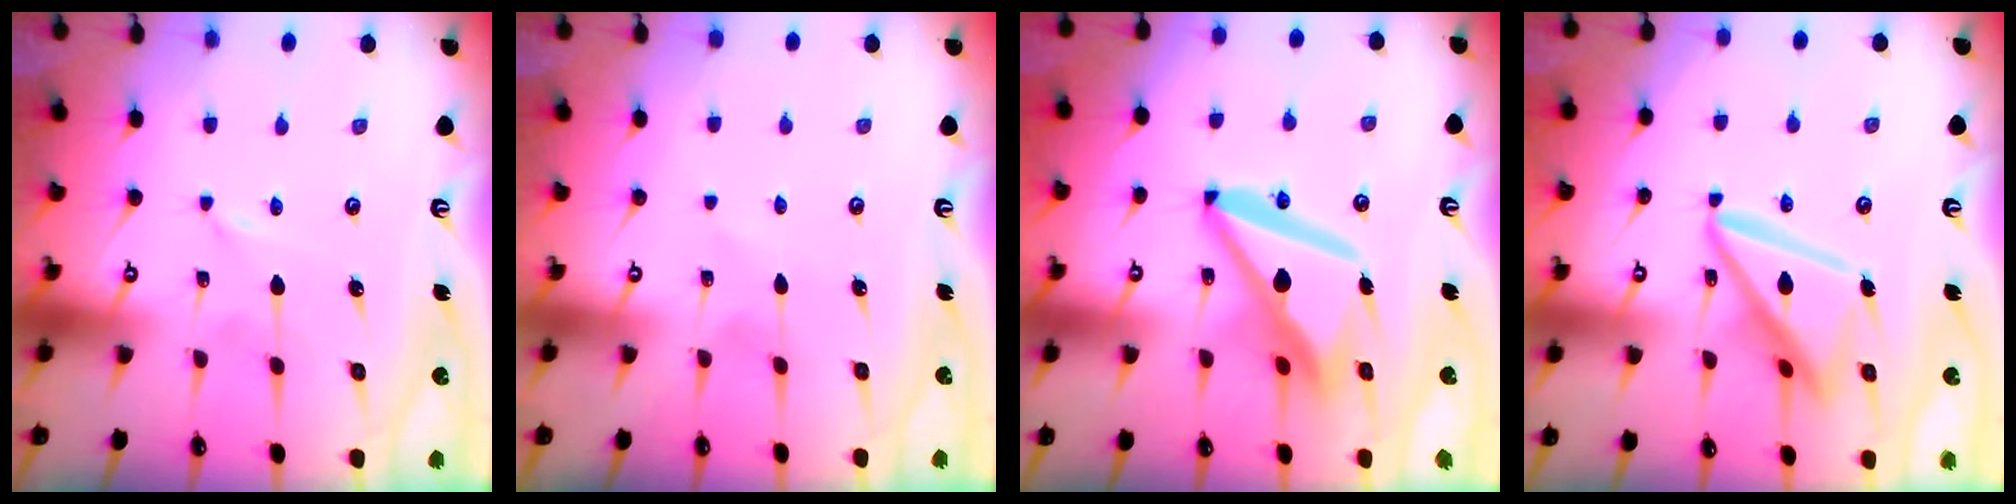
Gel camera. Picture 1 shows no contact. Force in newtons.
{"total": 2.0, "press": 2.0, "slide": 0.3}
{"total": 15.2, "press": 15.1, "slide": 1.7}
{"total": 14.8, "press": 14.7, "slide": 1.7}